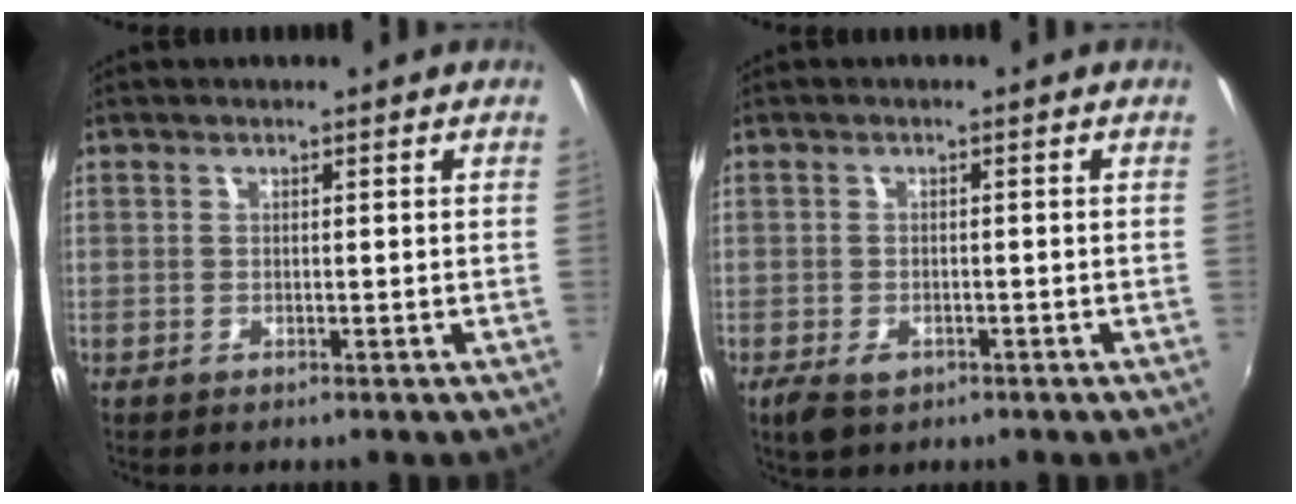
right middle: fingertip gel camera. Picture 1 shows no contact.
{"total": 4.1, "force": [-2.4, 2.4, 2.4], "torque": [-0.057, -0.014, -0.041]}